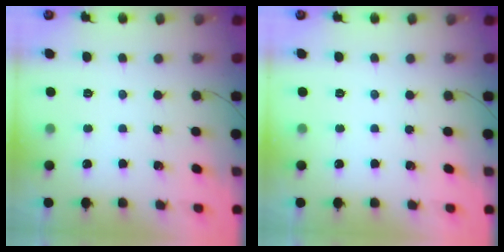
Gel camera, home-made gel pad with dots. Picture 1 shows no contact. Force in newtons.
{"total": 0.0}